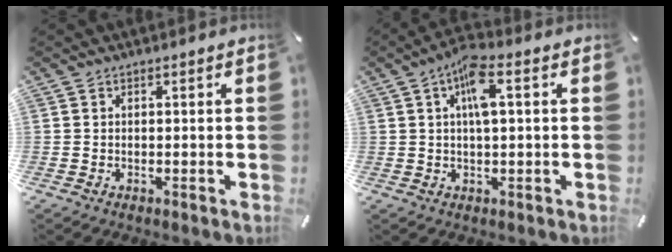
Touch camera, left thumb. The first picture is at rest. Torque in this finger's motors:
{"motor_torque": [1.28, 1.81, 0.85, -0.54, 0.32]}